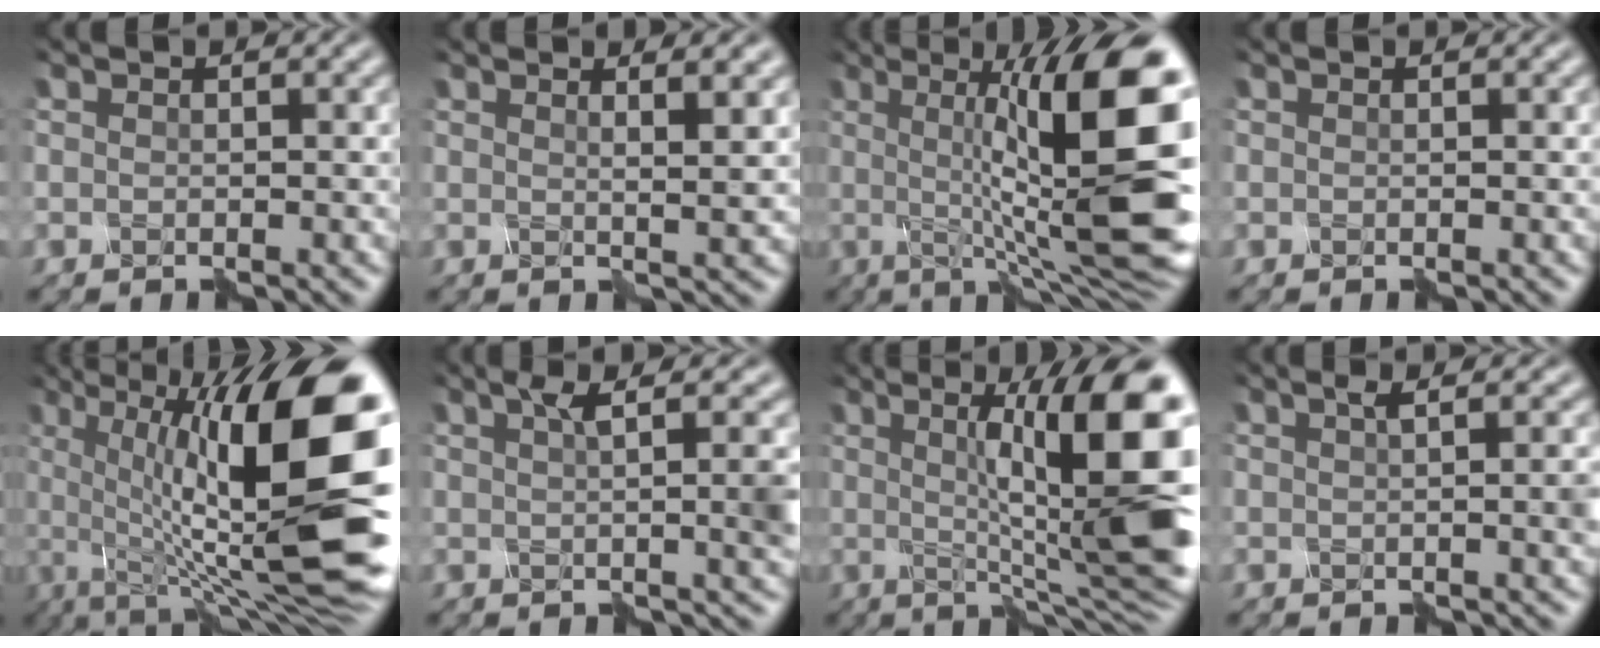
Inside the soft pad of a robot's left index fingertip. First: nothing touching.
{"total": 3.1, "force": [1.8, 0.8, 2.4], "torque": [-0.023, 0.008, 0.014]}
{"total": 15.4, "force": [0.9, 3.4, 15.0], "torque": [-0.173, 0.010, 0.010]}
{"total": 0.0}
{"total": 17.6, "force": [0.3, 4.9, 16.9], "torque": [-0.242, 0.022, 0.006]}
{"total": 4.4, "force": [1.3, 1.1, 4.1], "torque": [-0.044, 0.006, 0.015]}
{"total": 15.0, "force": [1.6, 3.4, 14.5], "torque": [-0.172, 0.011, 0.027]}
{"total": 2.8, "force": [0.7, 0.8, 2.6], "torque": [-0.024, 0.007, 0.008]}